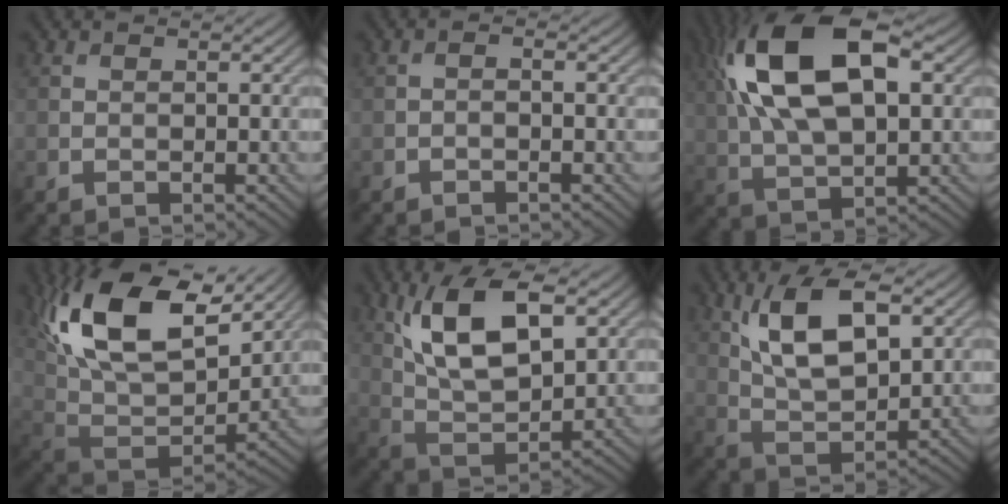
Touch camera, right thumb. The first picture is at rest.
{"total": 0.8, "force": [-0.6, 0.2, 0.5], "torque": [-0.009, 0.000, -0.012]}
{"total": 16.5, "force": [5.0, 8.1, 13.5], "torque": [-0.271, 0.026, 0.081]}
{"total": 17.7, "force": [9.0, 9.2, 12.1], "torque": [-0.270, 0.026, 0.163]}
{"total": 12.1, "force": [4.5, 5.5, 9.8], "torque": [-0.201, 0.005, 0.087]}
{"total": 10.9, "force": [3.9, 4.8, 8.9], "torque": [-0.181, 0.005, 0.076]}